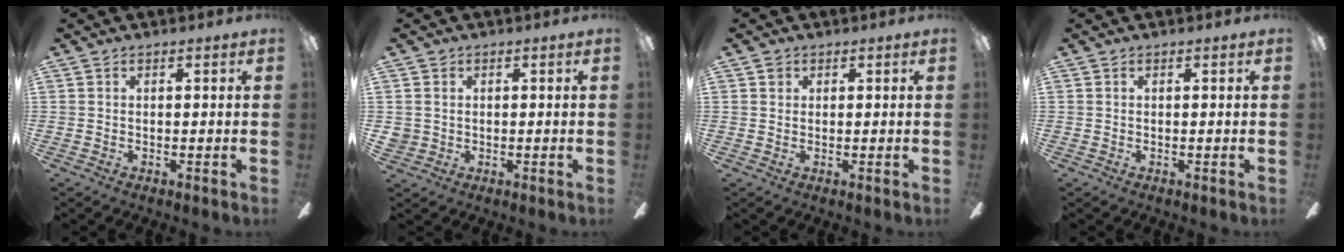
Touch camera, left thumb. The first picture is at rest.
{"total": 2.7, "force": [0.4, 2.6, 0.2], "torque": [-0.008, 0.005, 0.008]}
{"total": 1.2, "force": [0.6, 1.0, 0.2], "torque": [0.002, 0.000, 0.009]}
{"total": 0.0}